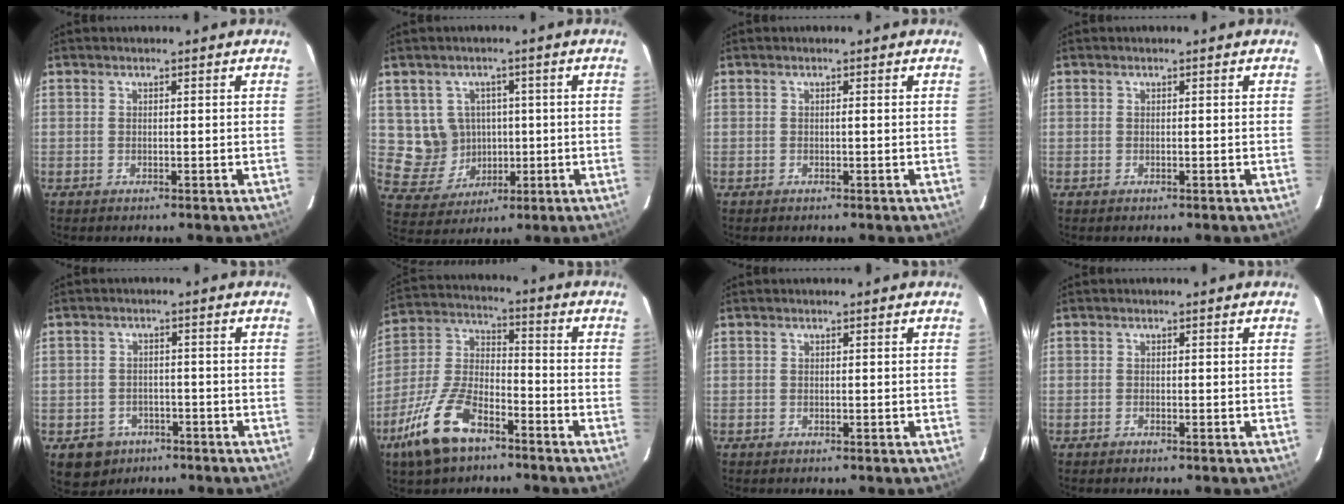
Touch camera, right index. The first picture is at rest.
{"total": 7.6, "force": [1.1, 7.3, 1.9], "torque": [-0.043, 0.019, 0.038]}
{"total": 0.0}
{"total": 0.0}
{"total": 5.2, "force": [-2.7, 4.4, 0.9], "torque": [-0.014, 0.008, -0.031]}
{"total": 13.1, "force": [-8.1, 5.4, 8.7], "torque": [-0.195, -0.005, -0.157]}
{"total": 0.0}
{"total": 0.0}